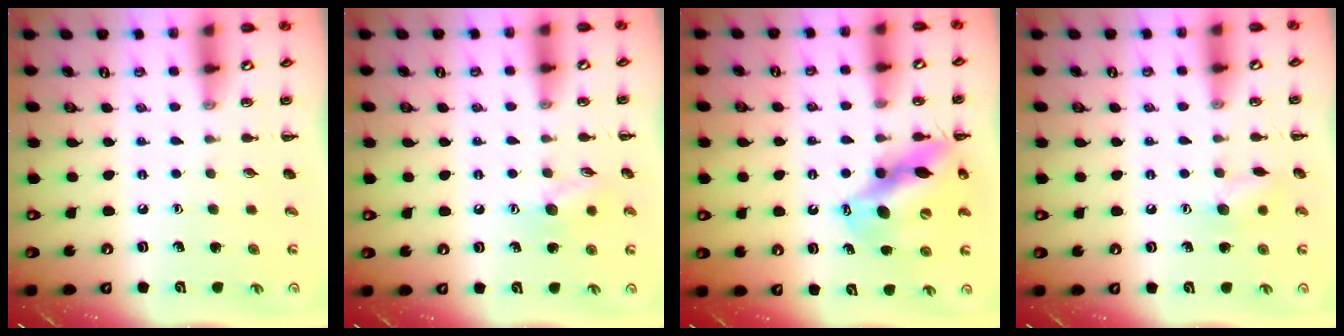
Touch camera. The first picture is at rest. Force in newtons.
{"total": 8.2, "press": 8.1, "slide": 1.3}
{"total": 14.2, "press": 13.7, "slide": 4.0}
{"total": 6.5, "press": 6.4, "slide": 0.8}